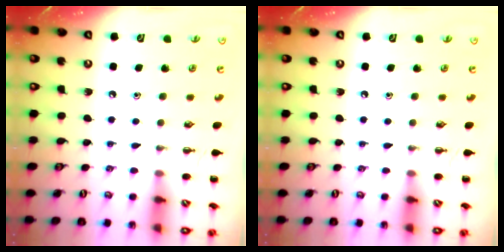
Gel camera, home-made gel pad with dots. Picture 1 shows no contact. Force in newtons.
{"total": 0.0}